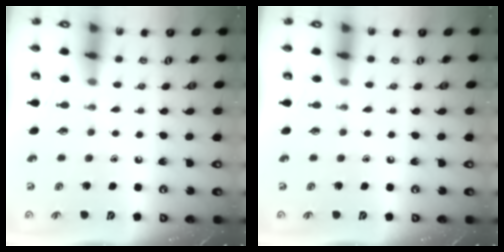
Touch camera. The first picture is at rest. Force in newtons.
{"total": 0.0}